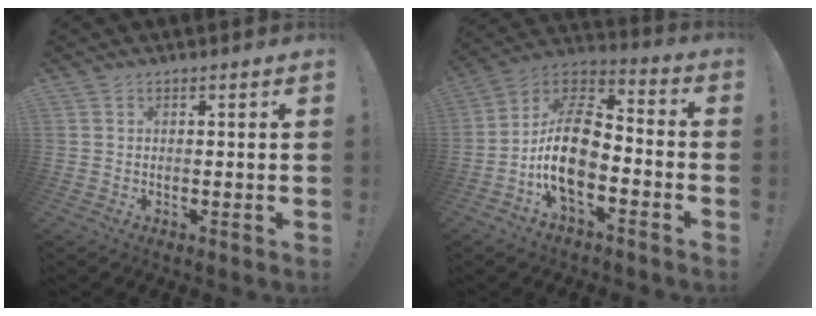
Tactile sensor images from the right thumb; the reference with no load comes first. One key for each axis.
{"total": 16.0, "fx": -4.8, "fy": 8.9, "fz": 12.3, "tx": -0.242, "ty": 0.031, "tz": -0.077}